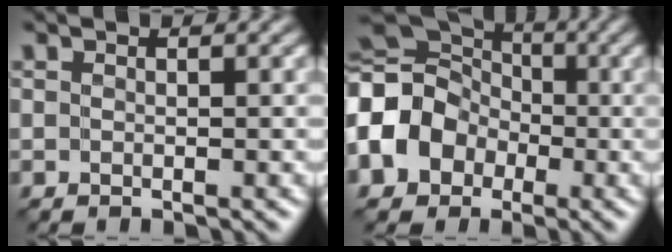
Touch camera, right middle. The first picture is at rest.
{"total": 11.9, "force": [-1.6, 10.2, 6.0], "torque": [-0.135, 0.007, -0.071]}